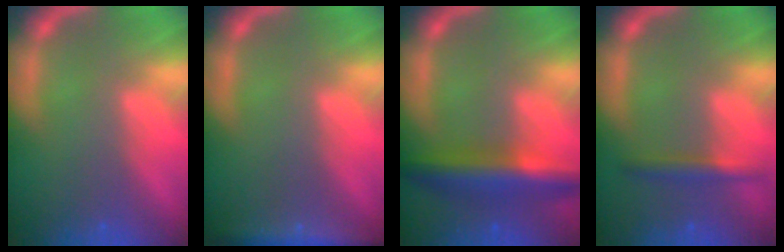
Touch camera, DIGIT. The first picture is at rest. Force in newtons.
{"total": 4.0}
{"total": 6.5}
{"total": 2.4}